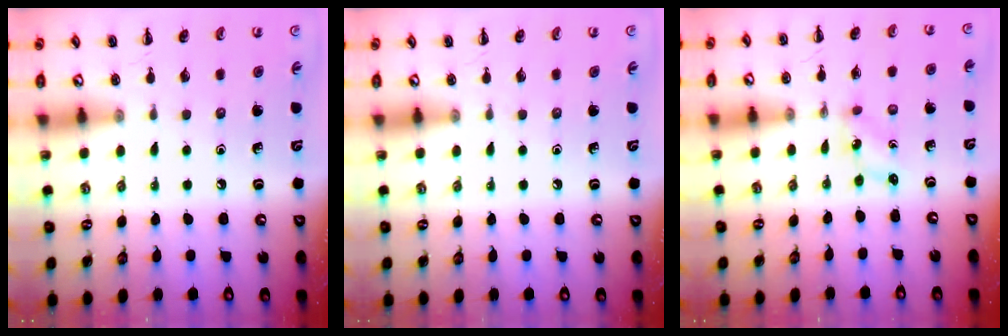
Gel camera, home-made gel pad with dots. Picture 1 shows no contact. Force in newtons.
{"total": 0.0}
{"total": 0.6, "press": 0.5, "slide": 0.3}